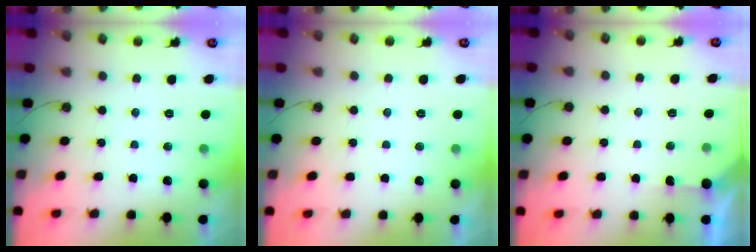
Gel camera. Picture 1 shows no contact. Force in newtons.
{"total": 0.0}
{"total": 3.6, "press": 3.6, "slide": 0.3}